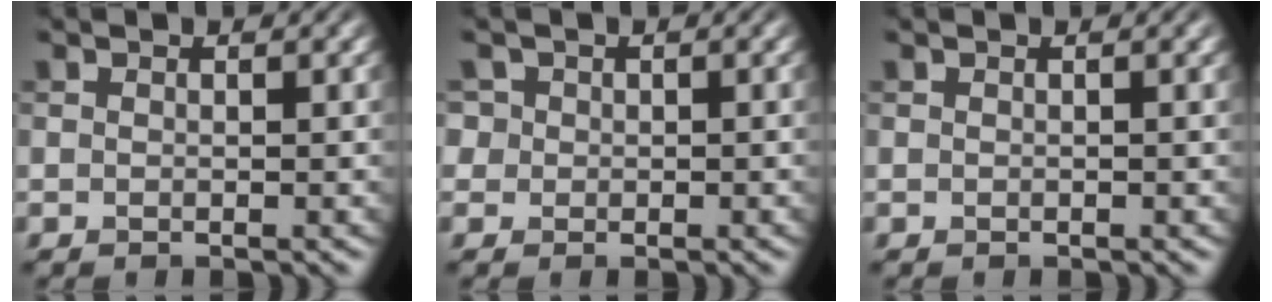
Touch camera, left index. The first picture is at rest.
{"total": 2.4, "force": [0.8, 2.2, 0.7], "torque": [-0.027, 0.005, 0.014]}
{"total": 0.5, "force": [0.3, -0.1, 0.4], "torque": [-0.006, 0.002, 0.006]}